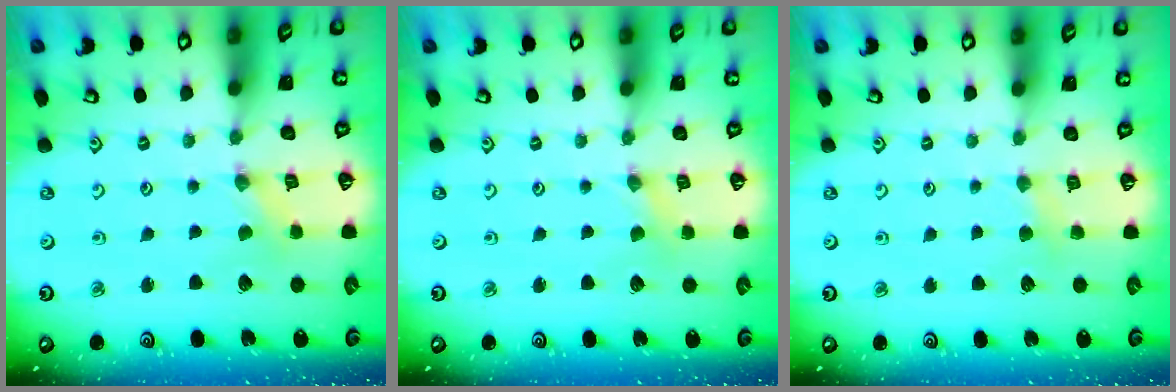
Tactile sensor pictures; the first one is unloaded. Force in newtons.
{"total": 0.7, "press": 0.7, "slide": 0.1}
{"total": 3.4, "press": 3.3, "slide": 0.5}